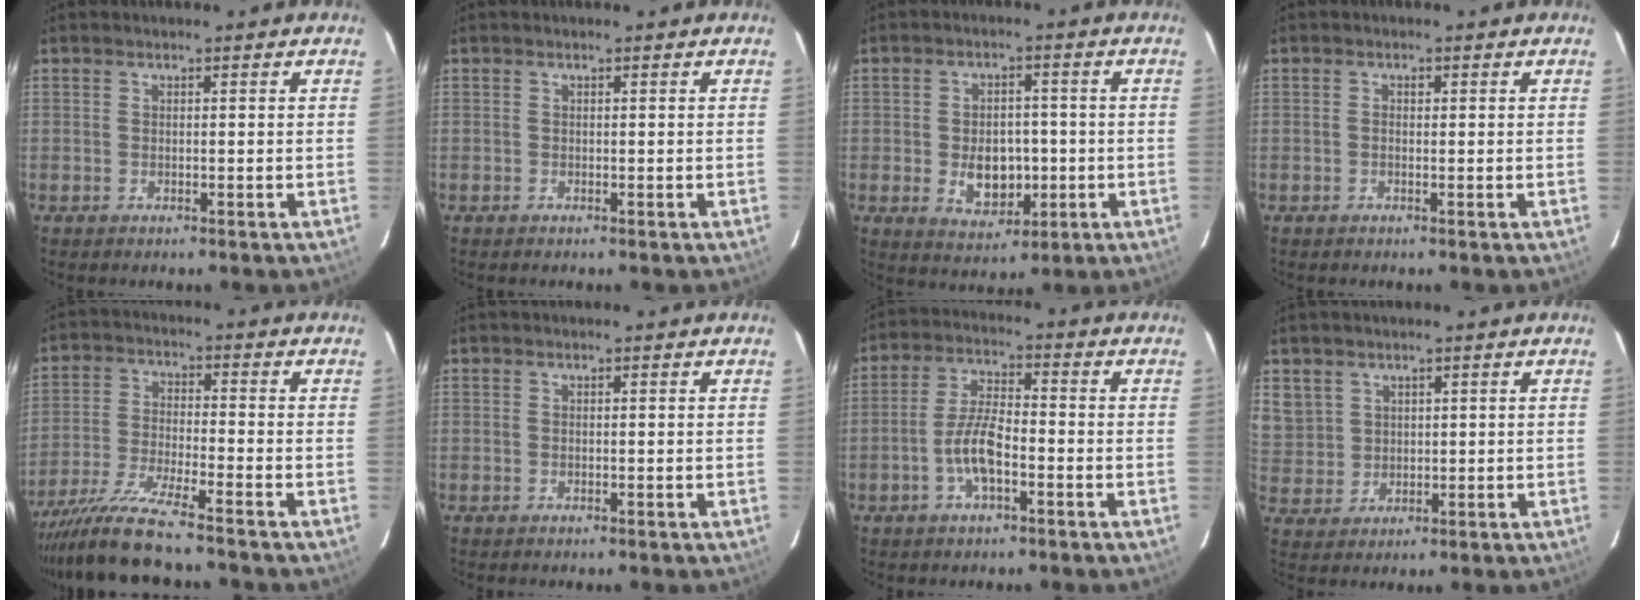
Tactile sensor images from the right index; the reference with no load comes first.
{"total": 0.0}
{"total": 8.1, "force": [-1.5, 5.7, 5.6], "torque": [-0.105, -0.002, -0.010]}
{"total": 0.8, "force": [0.0, 0.6, 0.5], "torque": [-0.009, 0.004, -0.002]}
{"total": 10.6, "force": [-9.3, -0.7, 5.0], "torque": [-0.104, -0.017, -0.173]}
{"total": 0.0}
{"total": 7.2, "force": [-2.9, 2.4, 6.2], "torque": [-0.129, 0.009, -0.054]}
{"total": 7.5, "force": [3.5, 6.5, 1.5], "torque": [-0.033, 0.014, 0.085]}